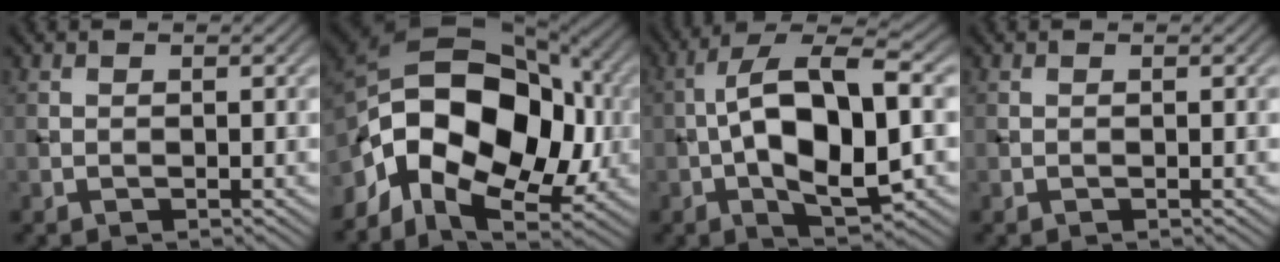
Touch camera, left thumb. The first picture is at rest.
{"total": 15.4, "force": [-2.6, 9.6, 11.8], "torque": [-0.212, 0.006, -0.061]}
{"total": 13.2, "force": [-1.0, 5.8, 11.8], "torque": [-0.221, 0.012, -0.019]}
{"total": 0.0}